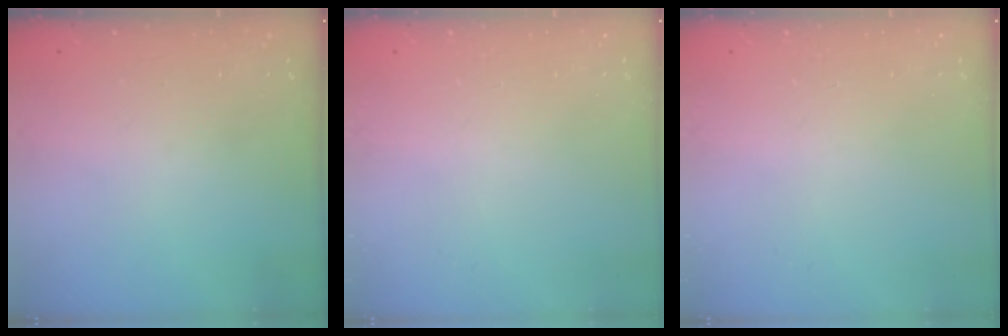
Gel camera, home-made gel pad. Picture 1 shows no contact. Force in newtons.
{"total": 0.0}
{"total": 0.0}